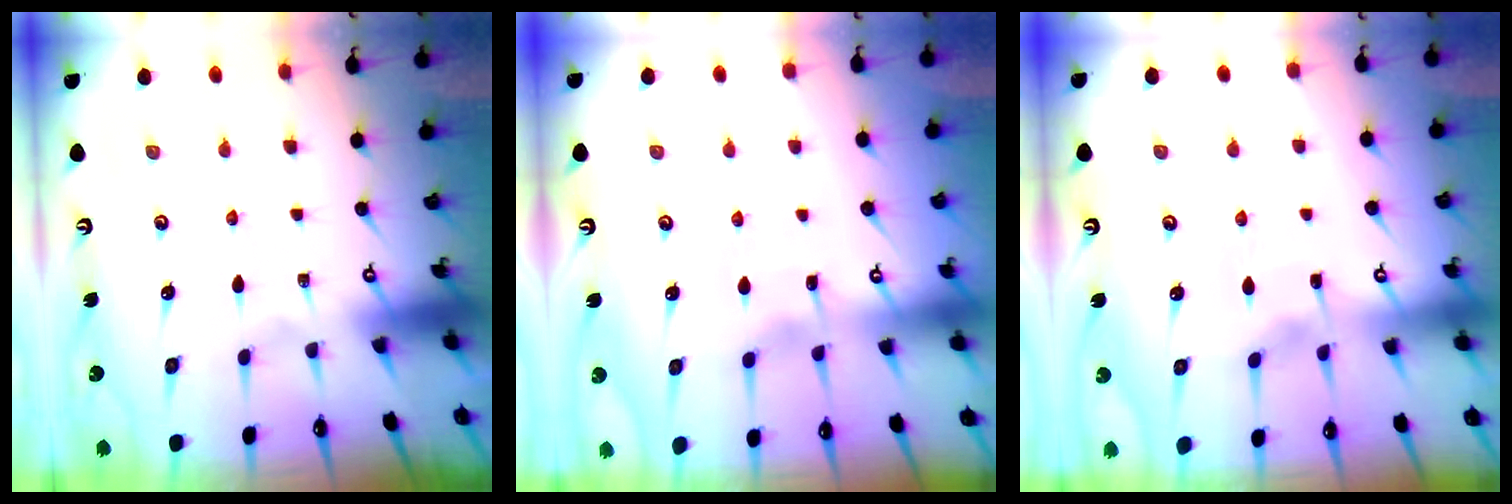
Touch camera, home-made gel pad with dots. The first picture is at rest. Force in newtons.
{"total": 3.6, "press": 3.6, "slide": 0.4}
{"total": 2.7, "press": 2.6, "slide": 0.4}